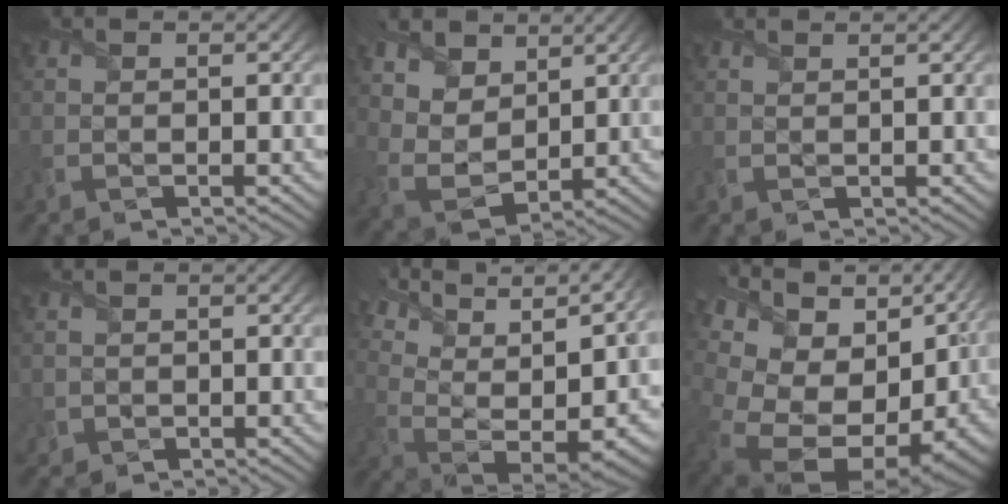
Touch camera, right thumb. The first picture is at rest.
{"total": 8.0, "force": [4.8, 4.6, 4.4], "torque": [-0.132, 0.010, 0.079]}
{"total": 1.0, "force": [0.9, -0.3, 0.0], "torque": [-0.004, 0.001, 0.022]}
{"total": 1.1, "force": [0.0, 1.0, -0.3], "torque": [-0.005, -0.004, -0.003]}
{"total": 15.6, "force": [7.3, 7.0, 11.9], "torque": [-0.184, 0.033, 0.145]}
{"total": 18.2, "force": [-2.4, 12.0, 13.4], "torque": [-0.237, -0.049, 0.020]}